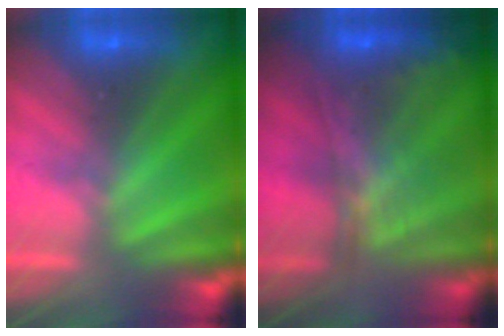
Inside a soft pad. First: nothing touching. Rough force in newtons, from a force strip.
{"total": 5.8}